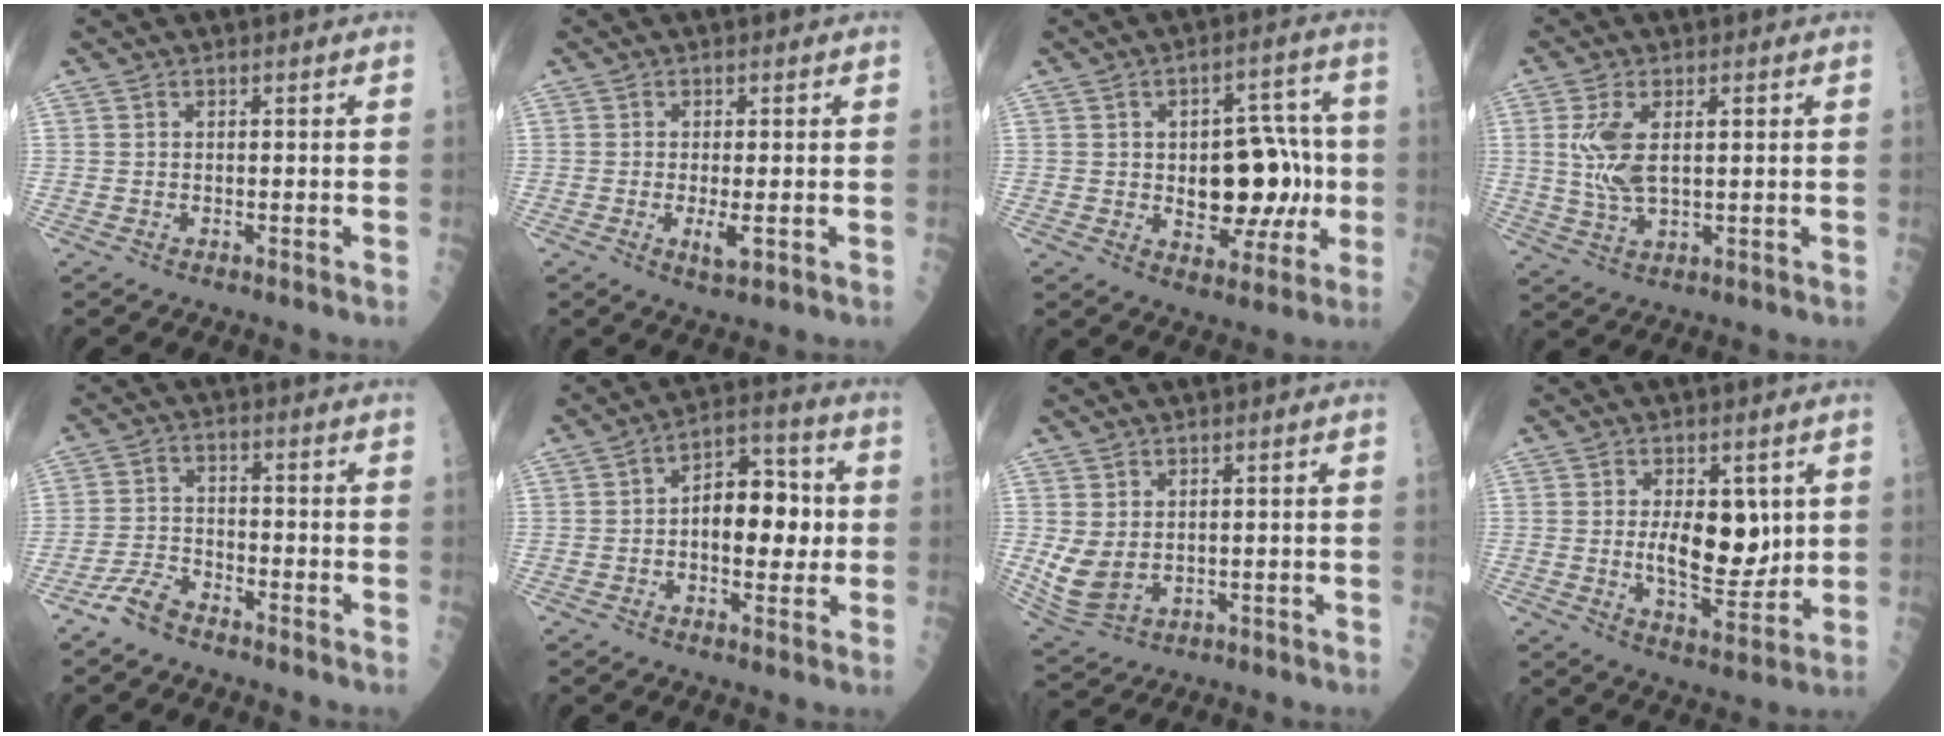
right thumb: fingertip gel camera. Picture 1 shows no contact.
{"total": 3.3, "force": [-0.7, 0.9, 3.1], "torque": [-0.057, -0.007, -0.011]}
{"total": 14.2, "force": [-0.8, 8.5, 11.4], "torque": [-0.104, 0.028, 0.000]}
{"total": 7.8, "force": [1.4, 3.5, 6.8], "torque": [-0.146, -0.002, 0.035]}
{"total": 5.2, "force": [-4.2, 1.8, 2.5], "torque": [-0.051, 0.022, -0.085]}
{"total": 12.2, "force": [0.0, 6.9, 10.0], "torque": [-0.109, 0.027, -0.005]}
{"total": 6.2, "force": [0.7, 4.3, 4.4], "torque": [-0.087, -0.007, 0.034]}
{"total": 10.2, "force": [1.5, 5.2, 8.7], "torque": [-0.105, -0.022, 0.037]}